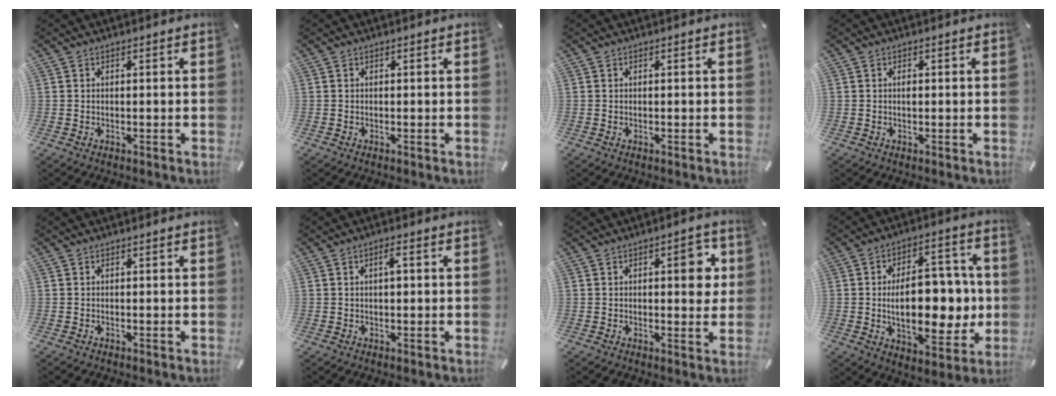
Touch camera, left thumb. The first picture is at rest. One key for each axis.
{"total": 0.0}
{"total": 0.0}
{"total": 0.9, "fx": 0.1, "fy": 0.4, "fz": 0.8, "tx": -0.017, "ty": 0.000, "tz": 0.000}
{"total": 0.0}
{"total": 2.8, "fx": 0.6, "fy": 1.1, "fz": 2.5, "tx": -0.034, "ty": 0.001, "tz": 0.004}
{"total": 7.1, "fx": 1.7, "fy": 3.3, "fz": 6.0, "tx": -0.061, "ty": -0.011, "tz": 0.018}
{"total": 18.2, "fx": -0.9, "fy": 10.4, "fz": 14.9, "tx": -0.231, "ty": -0.007, "tz": -0.017}